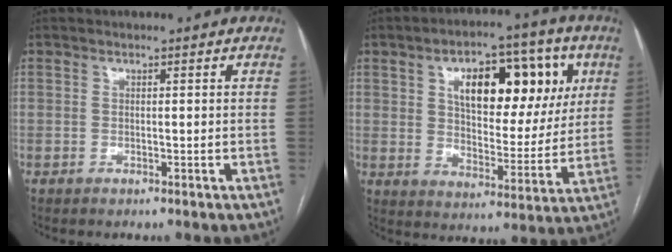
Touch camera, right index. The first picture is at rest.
{"total": 17.5, "force": [6.3, 8.3, 14.0], "torque": [-0.197, 0.029, 0.097]}